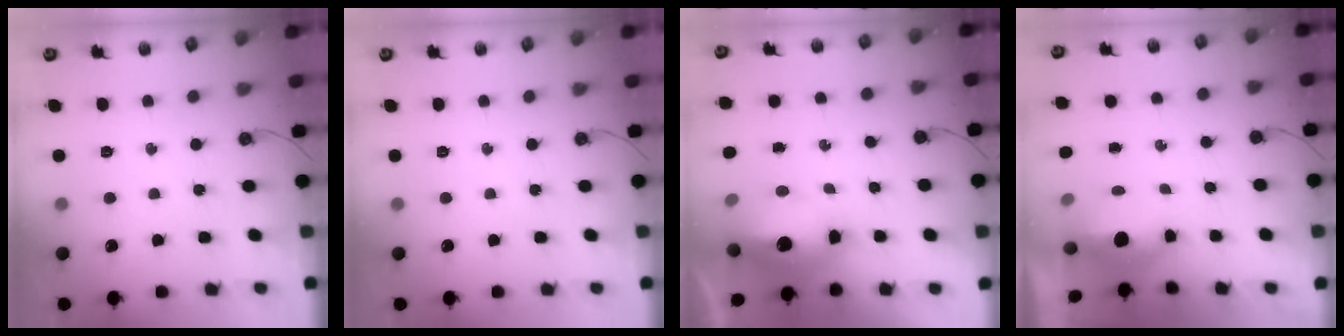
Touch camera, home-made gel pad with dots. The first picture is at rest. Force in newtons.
{"total": 0.0}
{"total": 14.9, "press": 14.8, "slide": 1.8}
{"total": 7.7, "press": 5.5, "slide": 5.4}